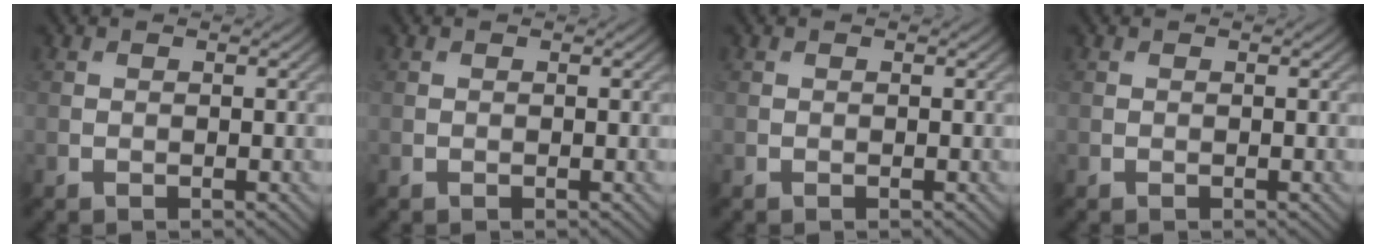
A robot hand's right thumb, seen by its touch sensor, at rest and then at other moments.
{"total": 0.0}
{"total": 0.0}
{"total": 0.0}